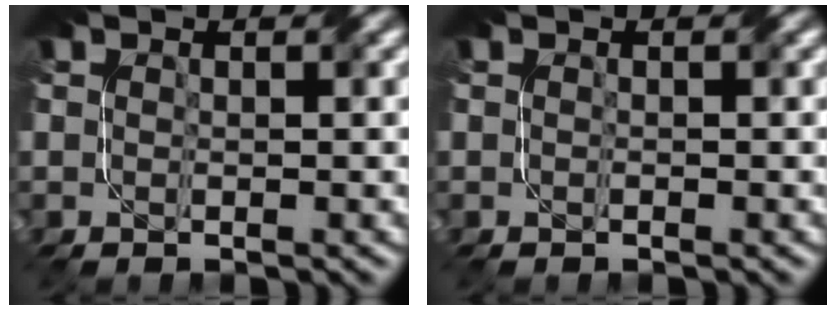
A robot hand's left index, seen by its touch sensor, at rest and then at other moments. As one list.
[{"total": 0.0}]